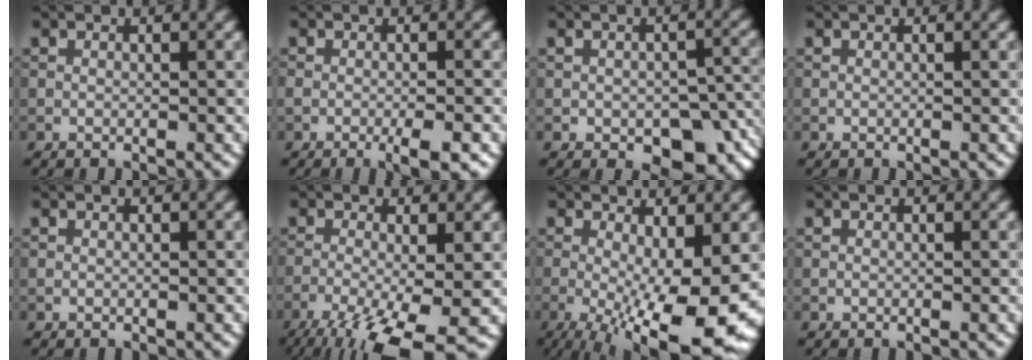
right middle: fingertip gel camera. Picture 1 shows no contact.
{"total": 2.8, "force": [-1.4, 0.5, 2.4], "torque": [-0.039, -0.006, -0.022]}
{"total": 7.2, "force": [-2.9, 4.0, 5.2], "torque": [-0.061, -0.019, -0.029]}
{"total": 0.0}
{"total": 0.0}
{"total": 10.0, "force": [-5.4, 3.0, 7.9], "torque": [-0.144, -0.028, -0.092]}
{"total": 13.1, "force": [-3.1, 4.0, 12.2], "torque": [-0.176, -0.022, -0.034]}
{"total": 0.0}